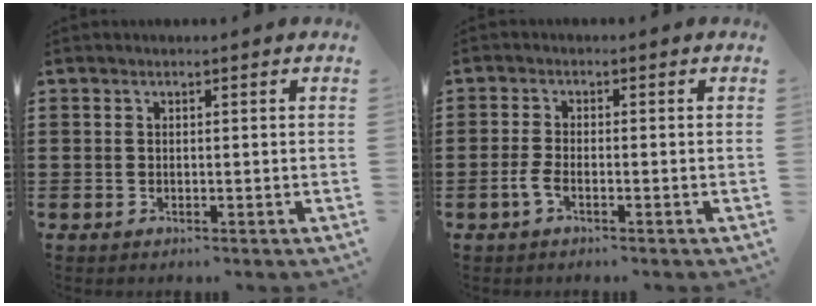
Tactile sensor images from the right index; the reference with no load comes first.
{"total": 2.4, "force": [-1.2, 0.6, 1.9], "torque": [-0.048, -0.005, -0.026]}